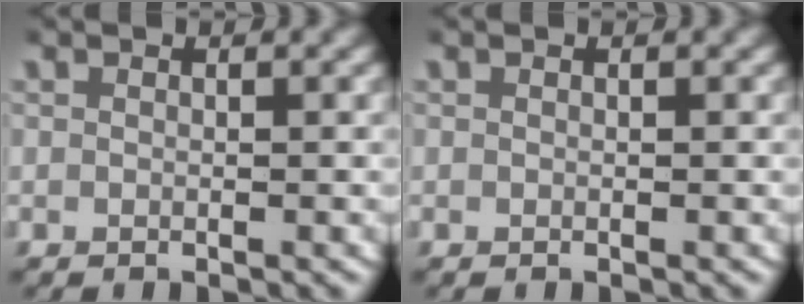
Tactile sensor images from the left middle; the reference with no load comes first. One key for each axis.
{"total": 0.0}